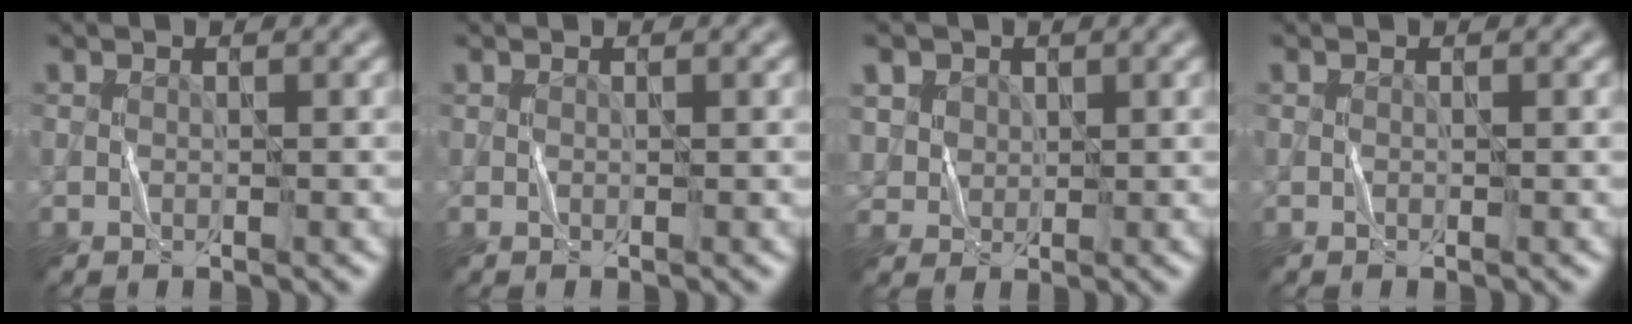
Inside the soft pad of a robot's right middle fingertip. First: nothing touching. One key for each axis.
{"total": 0.0}
{"total": 3.9, "fx": 1.9, "fy": 3.2, "fz": 1.4, "tx": -0.048, "ty": 0.005, "tz": 0.041}
{"total": 0.0}